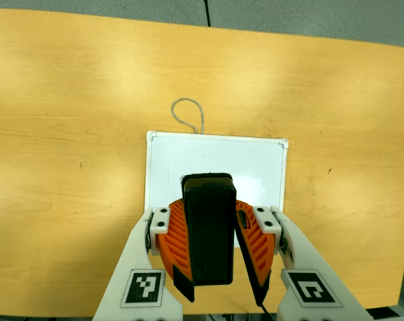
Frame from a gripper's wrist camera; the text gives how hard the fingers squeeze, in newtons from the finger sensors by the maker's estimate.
{"total": 9.3, "left": 9.4, "right": 9.2}